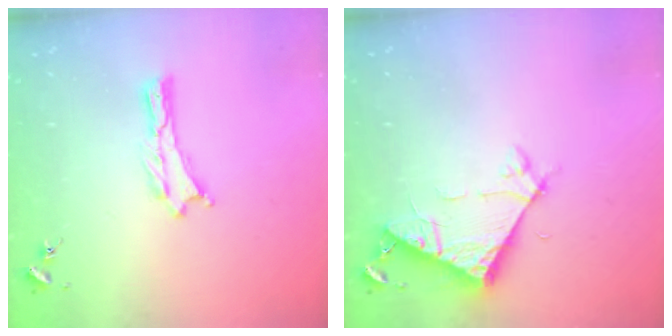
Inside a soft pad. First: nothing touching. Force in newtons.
{"total": 7.1, "press": 7.1, "slide": 0.6}